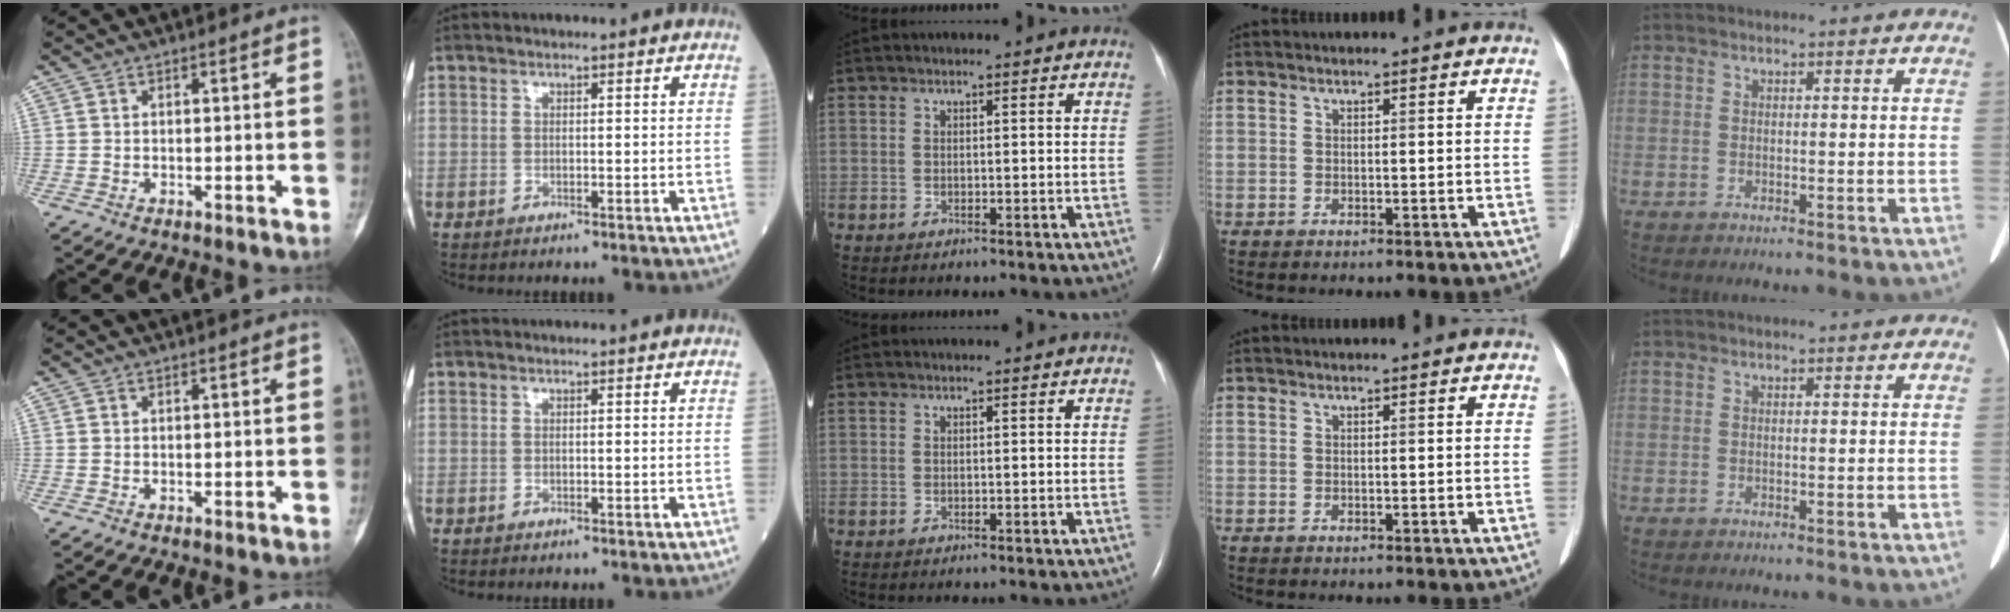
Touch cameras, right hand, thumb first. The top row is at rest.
{}